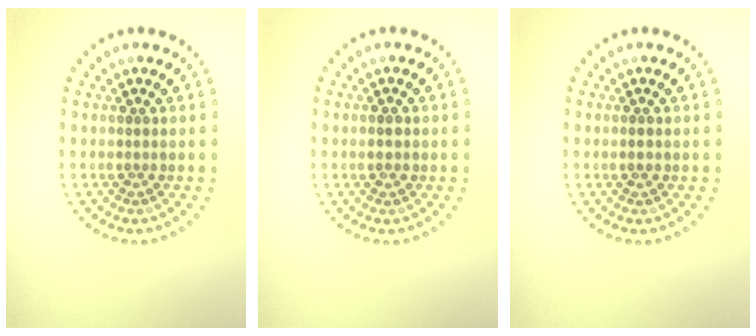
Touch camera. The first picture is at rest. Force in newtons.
{"total": 1.3, "press": 1.3, "slide": 0.2}
{"total": 1.1, "press": 1.1, "slide": 0.1}